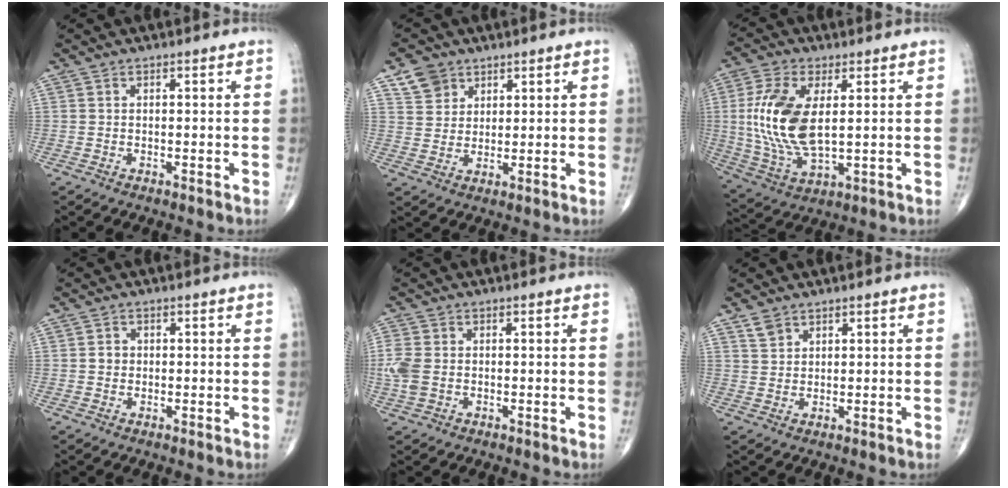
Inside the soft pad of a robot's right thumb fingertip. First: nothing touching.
{"total": 5.6, "force": [3.3, 4.3, 1.3], "torque": [-0.005, -0.015, 0.064]}
{"total": 15.4, "force": [2.0, 7.4, 13.4], "torque": [-0.286, -0.012, 0.047]}
{"total": 1.6, "force": [0.0, 1.4, 0.6], "torque": [-0.003, 0.004, -0.002]}
{"total": 5.0, "force": [-0.4, 3.5, 3.5], "torque": [-0.103, 0.004, -0.010]}
{"total": 2.5, "force": [1.8, 1.6, 0.7], "torque": [-0.006, -0.005, 0.036]}